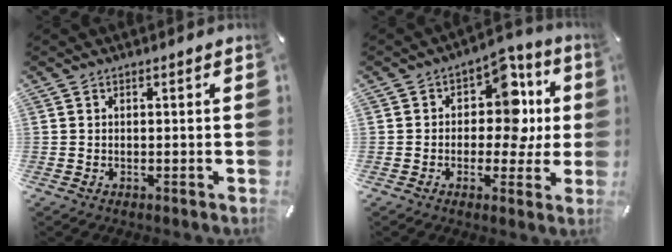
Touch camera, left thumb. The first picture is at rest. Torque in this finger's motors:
{"motor_torque": [1.45, 1.61, 0.62, -0.41, 0.03]}